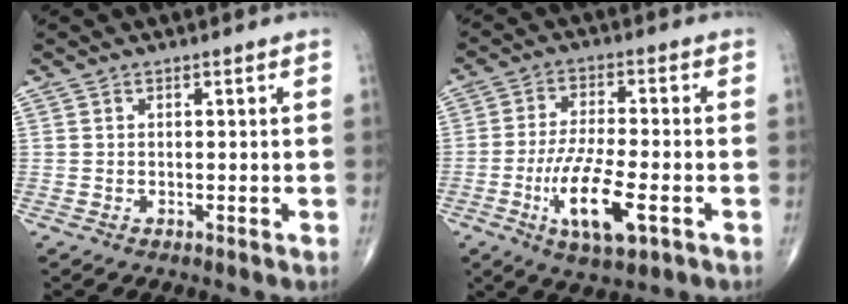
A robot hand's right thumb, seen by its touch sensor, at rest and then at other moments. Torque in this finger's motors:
{"motor_torque": [3.20, 1.81, 1.21, -0.66, 0.49]}